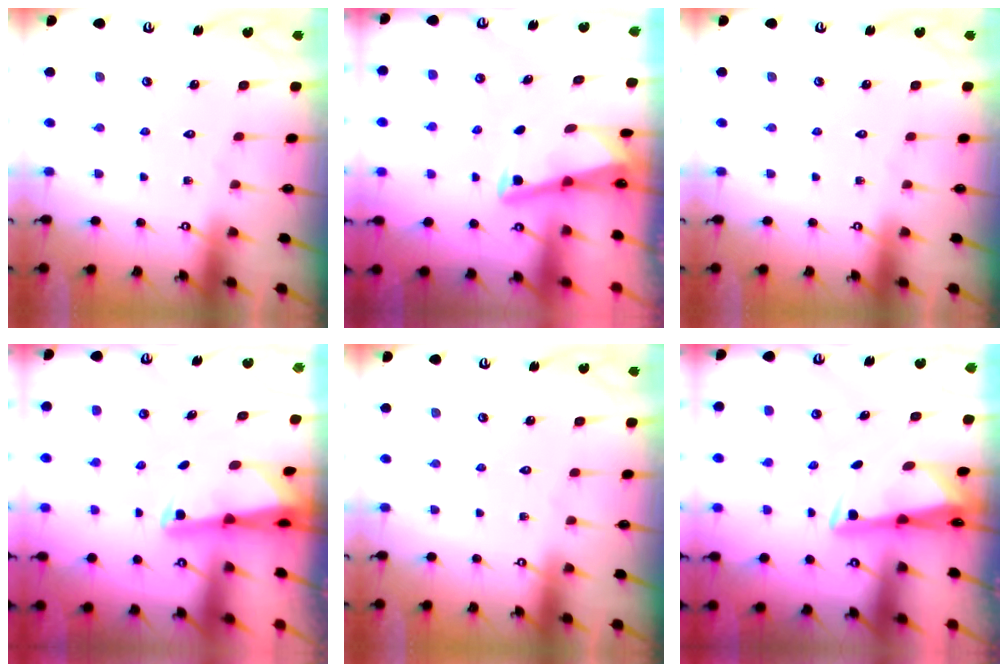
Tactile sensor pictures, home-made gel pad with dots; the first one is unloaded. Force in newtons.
{"total": 2.9, "press": 2.9, "slide": 0.4}
{"total": 0.0}
{"total": 2.5, "press": 2.5, "slide": 0.5}
{"total": 0.0}
{"total": 3.0, "press": 2.9, "slide": 0.9}